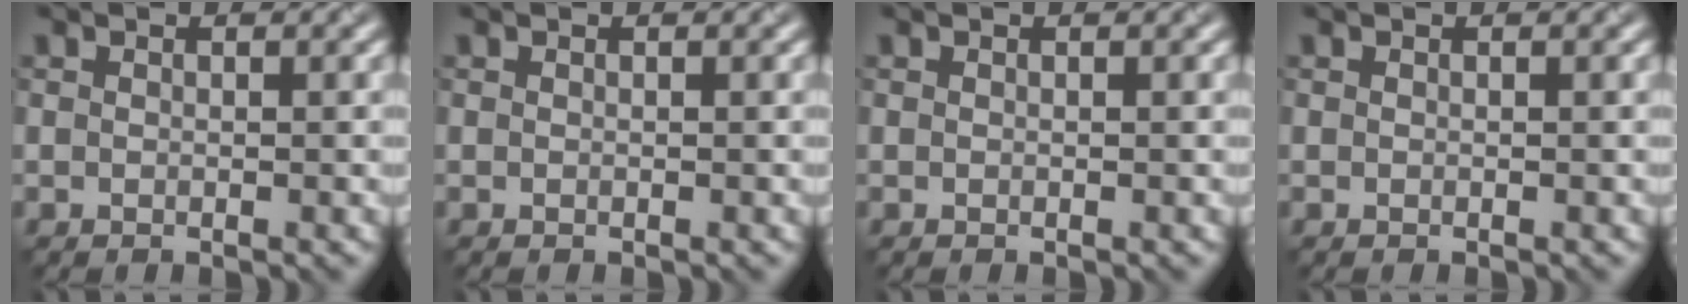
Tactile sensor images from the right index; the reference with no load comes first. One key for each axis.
{"total": 0.0}
{"total": 0.0}
{"total": 0.0}